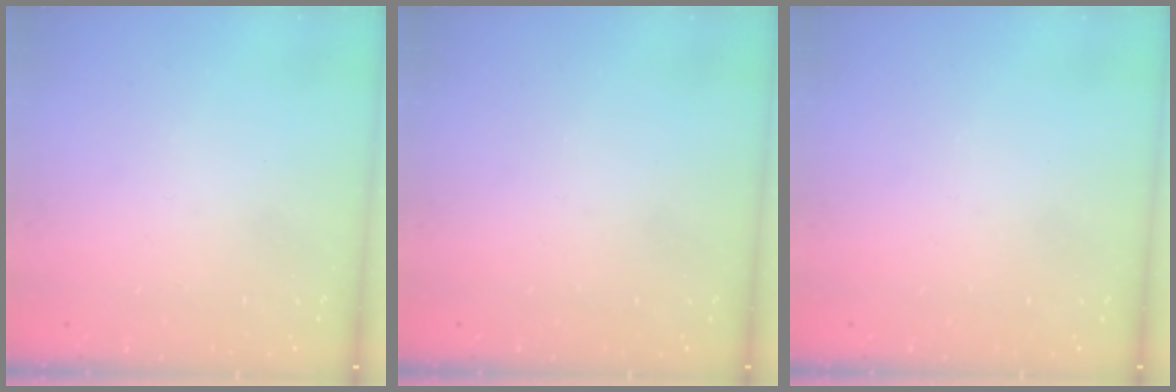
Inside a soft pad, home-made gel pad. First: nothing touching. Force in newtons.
{"total": 0.0}
{"total": 0.0}